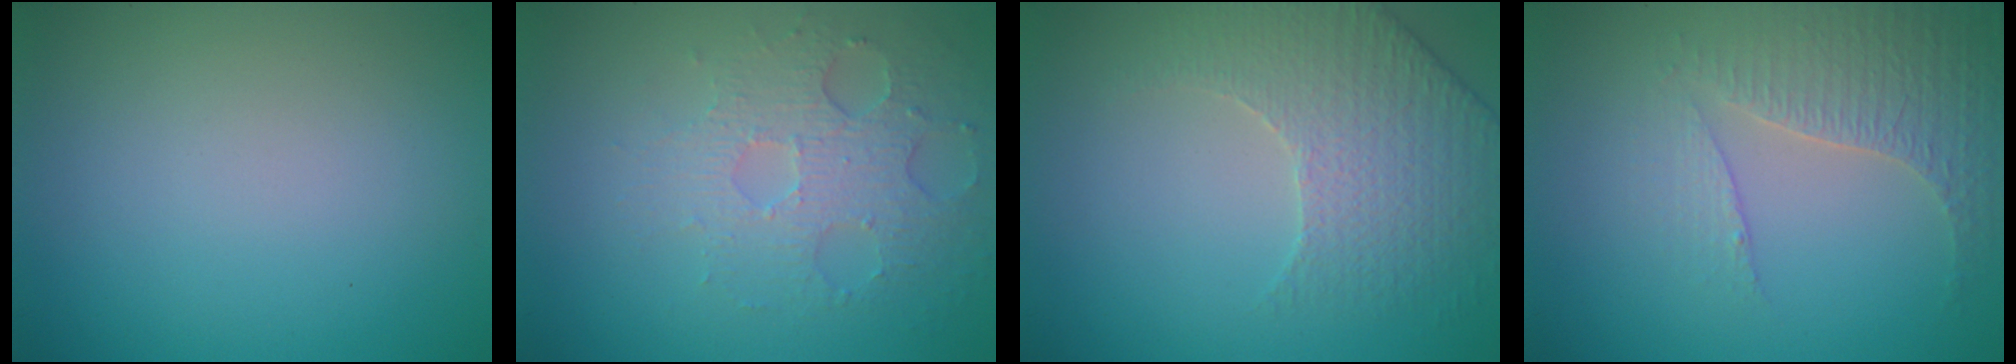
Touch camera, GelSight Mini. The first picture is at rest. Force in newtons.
{"total": 3.6, "press": 3.2, "slide": 1.6}
{"total": 3.1, "press": 3.0, "slide": 1.0}
{"total": 3.6, "press": 2.8, "slide": 2.3}